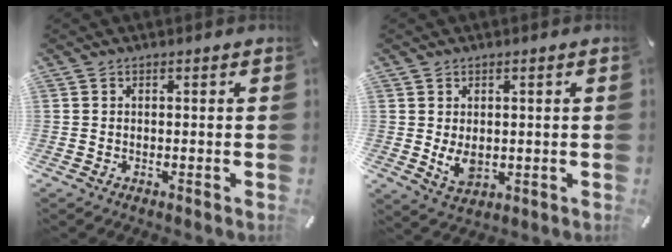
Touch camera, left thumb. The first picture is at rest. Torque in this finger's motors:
{"motor_torque": [0.93, 1.12, 0.46, -0.44, 0.21]}